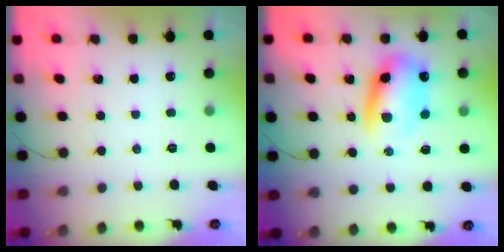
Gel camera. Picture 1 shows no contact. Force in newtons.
{"total": 10.4, "press": 10.0, "slide": 2.7}